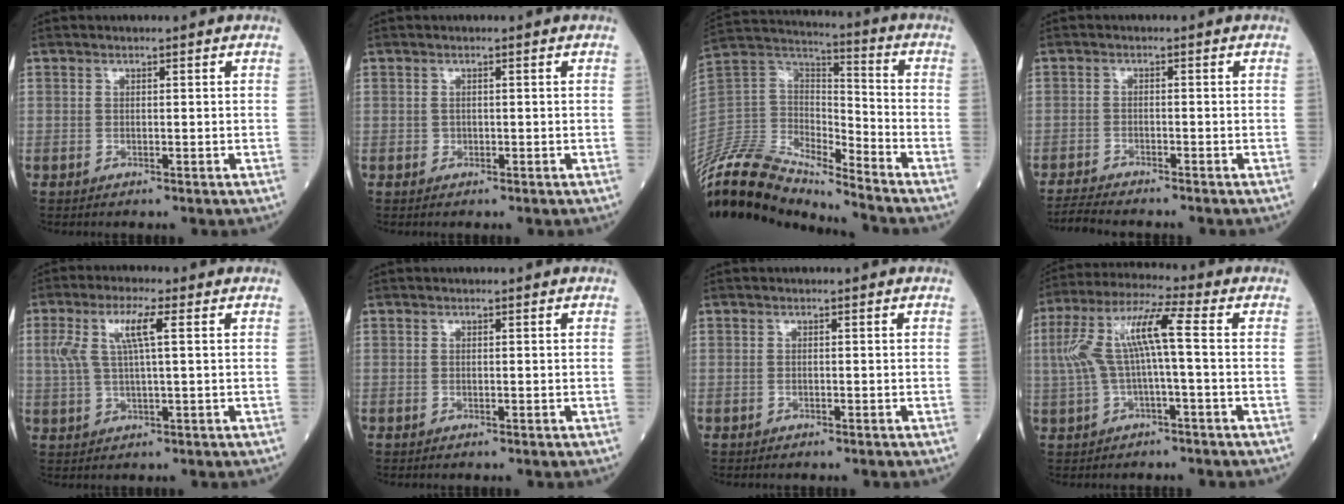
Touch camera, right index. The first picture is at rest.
{"total": 0.5, "force": [0.0, 0.5, 0.1], "torque": [0.000, 0.002, -0.001]}
{"total": 19.0, "force": [-17.7, 2.8, 6.4], "torque": [-0.131, 0.036, -0.331]}
{"total": 5.9, "force": [-5.5, 0.2, 2.1], "torque": [-0.032, -0.017, -0.091]}
{"total": 6.4, "force": [2.0, 0.9, 6.0], "torque": [-0.133, 0.018, 0.043]}
{"total": 0.0}
{"total": 0.0}
{"total": 9.9, "force": [0.5, 1.3, 9.9], "torque": [-0.208, 0.040, 0.008]}